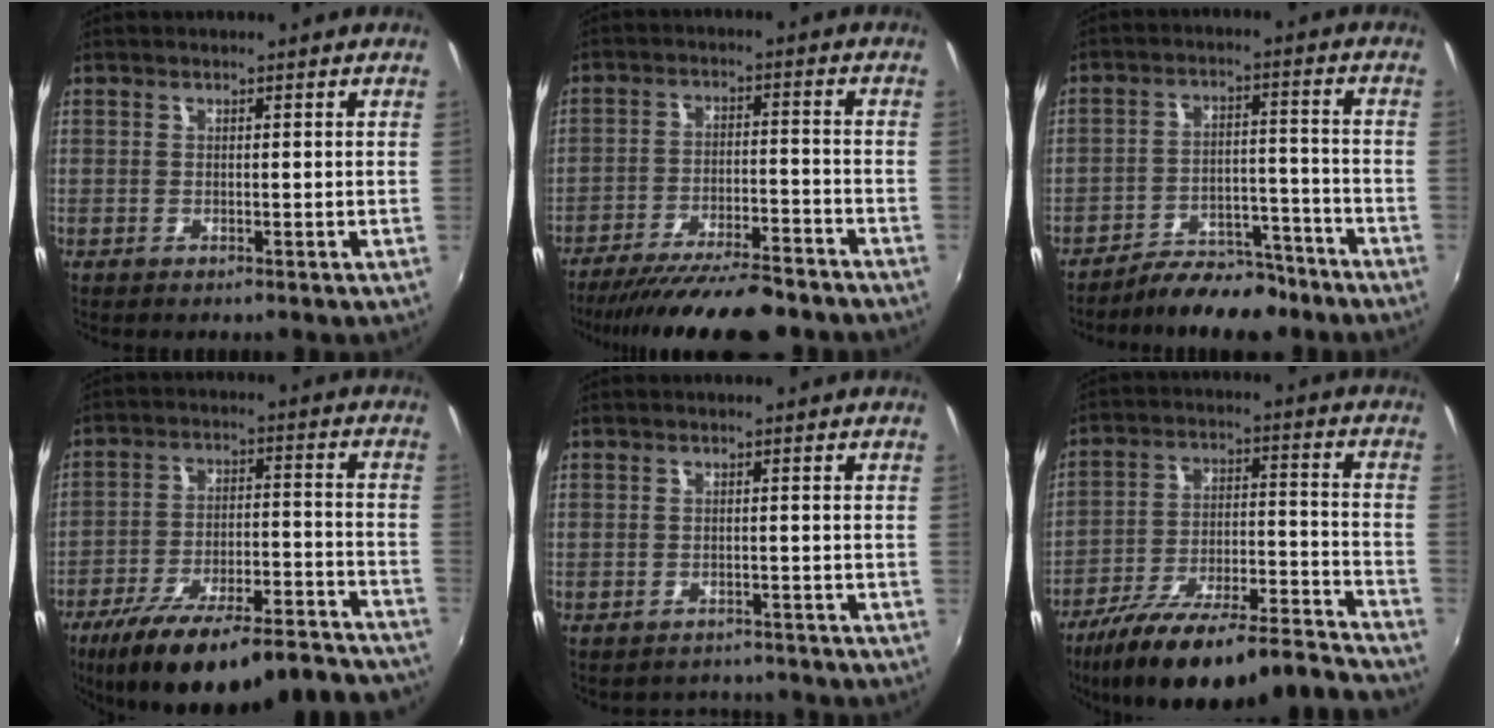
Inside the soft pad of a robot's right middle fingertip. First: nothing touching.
{"total": 17.2, "force": [-15.0, 2.7, 8.0], "torque": [-0.156, -0.028, -0.224]}
{"total": 10.7, "force": [-9.3, 3.7, 3.8], "torque": [-0.074, 0.015, -0.130]}
{"total": 28.2, "force": [-23.7, 6.9, 13.5], "torque": [-0.218, -0.027, -0.321]}
{"total": 4.1, "force": [-3.8, 1.5, 0.1], "torque": [-0.011, -0.003, -0.054]}
{"total": 25.9, "force": [-22.5, 4.2, 12.0], "torque": [-0.200, -0.034, -0.332]}